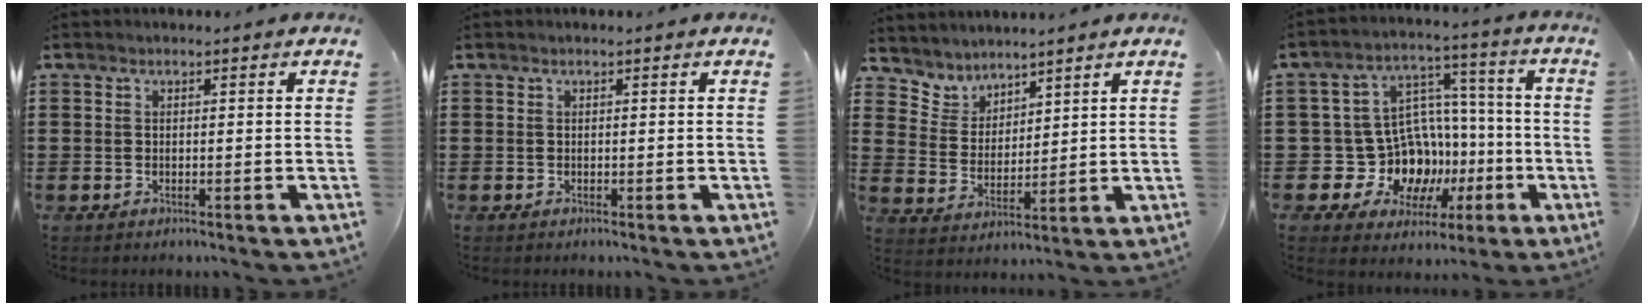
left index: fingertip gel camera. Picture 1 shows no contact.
{"total": 0.0}
{"total": 4.9, "force": [4.3, 2.2, 0.0], "torque": [-0.027, -0.015, 0.081]}
{"total": 13.0, "force": [-2.7, 11.6, 5.3], "torque": [-0.143, 0.004, -0.025]}